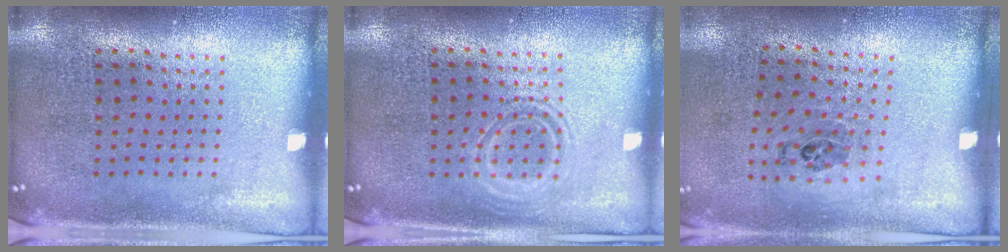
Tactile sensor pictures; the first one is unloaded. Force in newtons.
{"total": 1.0, "press": 1.0, "slide": 0.2}
{"total": 1.2, "press": 0.8, "slide": 0.9}